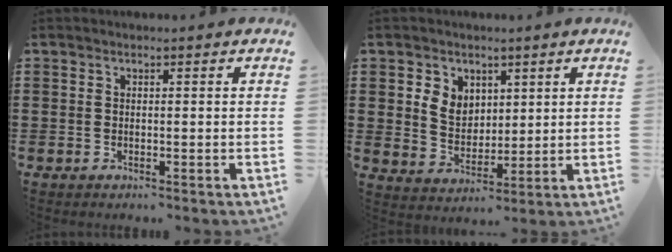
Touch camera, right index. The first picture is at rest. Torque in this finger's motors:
{"motor_torque": [0.19, 0.19, 0.35, 0.10]}